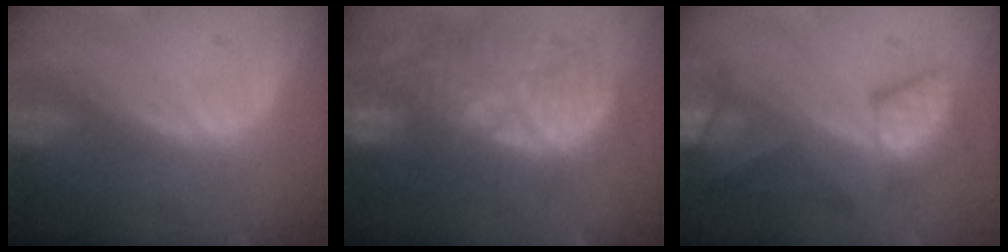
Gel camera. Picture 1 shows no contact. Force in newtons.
{"total": 12.0, "press": 11.5, "slide": 3.4}
{"total": 8.8, "press": 8.2, "slide": 3.2}